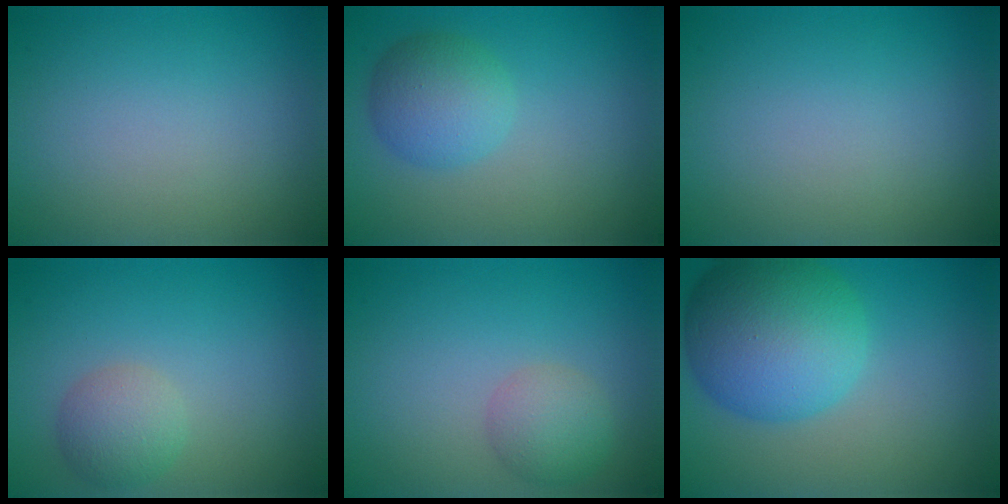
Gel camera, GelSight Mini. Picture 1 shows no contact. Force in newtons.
{"total": 3.8, "press": 3.8, "slide": 0.1}
{"total": 0.0}
{"total": 2.7, "press": 2.7, "slide": 0.1}
{"total": 2.7, "press": 2.7, "slide": 0.1}
{"total": 9.7, "press": 9.7, "slide": 0.2}